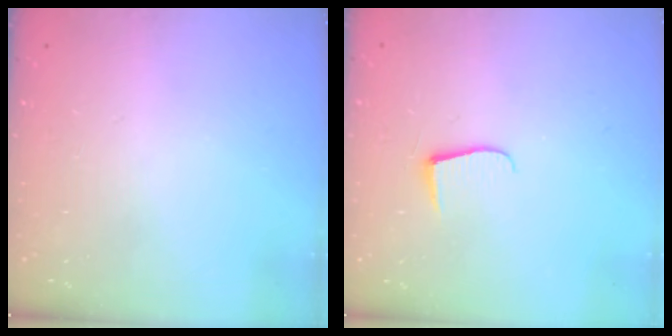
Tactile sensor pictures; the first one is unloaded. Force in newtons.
{"total": 5.1, "press": 5.0, "slide": 0.6}